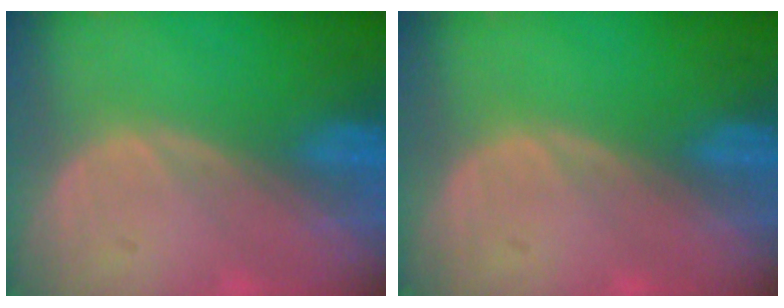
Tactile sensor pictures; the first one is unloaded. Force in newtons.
{"total": 0.0}